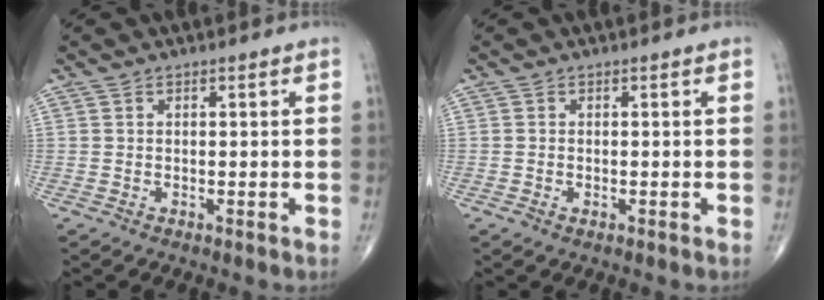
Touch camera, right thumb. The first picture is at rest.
{"total": 0.9, "force": [-0.3, 0.5, 0.6], "torque": [-0.013, 0.004, -0.005]}